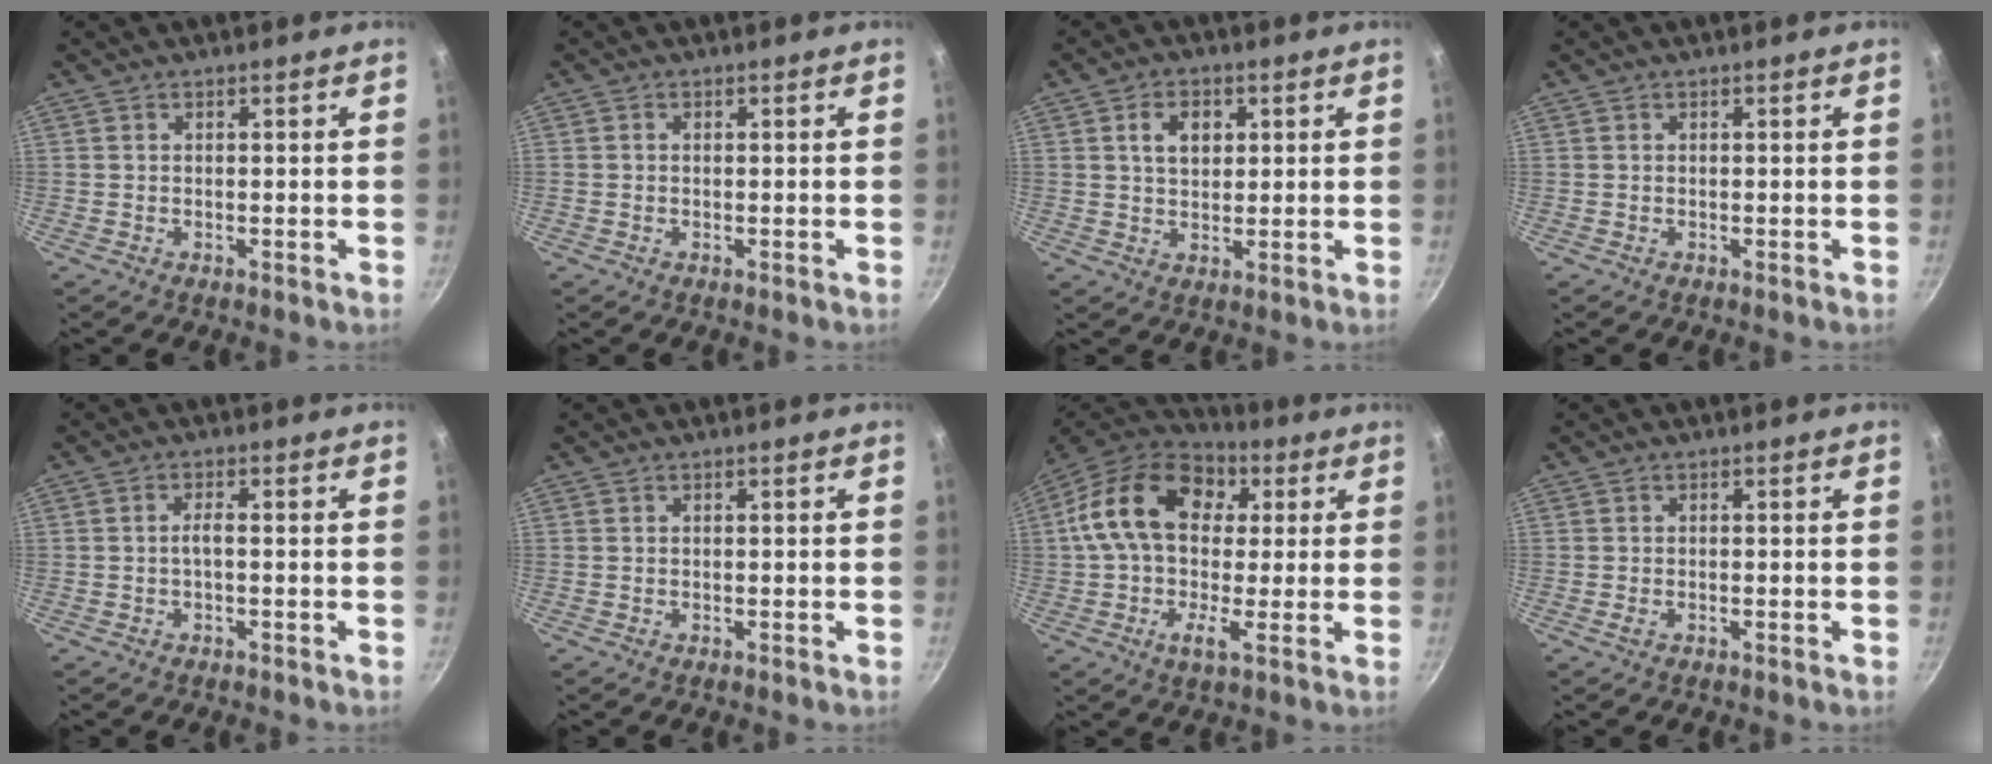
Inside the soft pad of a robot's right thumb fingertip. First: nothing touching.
{"total": 0.5, "force": [0.1, 0.5, 0.2], "torque": [-0.001, 0.004, 0.000]}
{"total": 4.8, "force": [1.5, 3.3, 3.1], "torque": [-0.037, -0.002, 0.027]}
{"total": 0.0}
{"total": 1.7, "force": [-0.4, 0.4, 1.6], "torque": [-0.038, 0.010, -0.010]}
{"total": 0.0}
{"total": 19.4, "force": [4.2, 12.1, 14.5], "torque": [-0.241, 0.022, 0.048]}
{"total": 0.9, "force": [-0.3, 0.3, 0.7], "torque": [-0.019, 0.002, -0.008]}